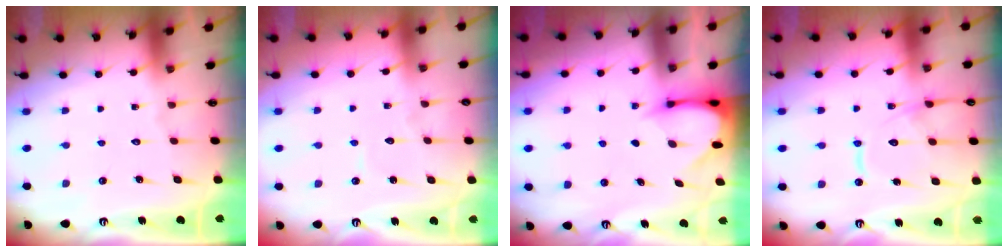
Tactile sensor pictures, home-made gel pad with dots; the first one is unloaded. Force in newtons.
{"total": 3.8, "press": 3.8, "slide": 0.3}
{"total": 3.3, "press": 3.3, "slide": 0.3}
{"total": 13.9, "press": 13.8, "slide": 1.3}